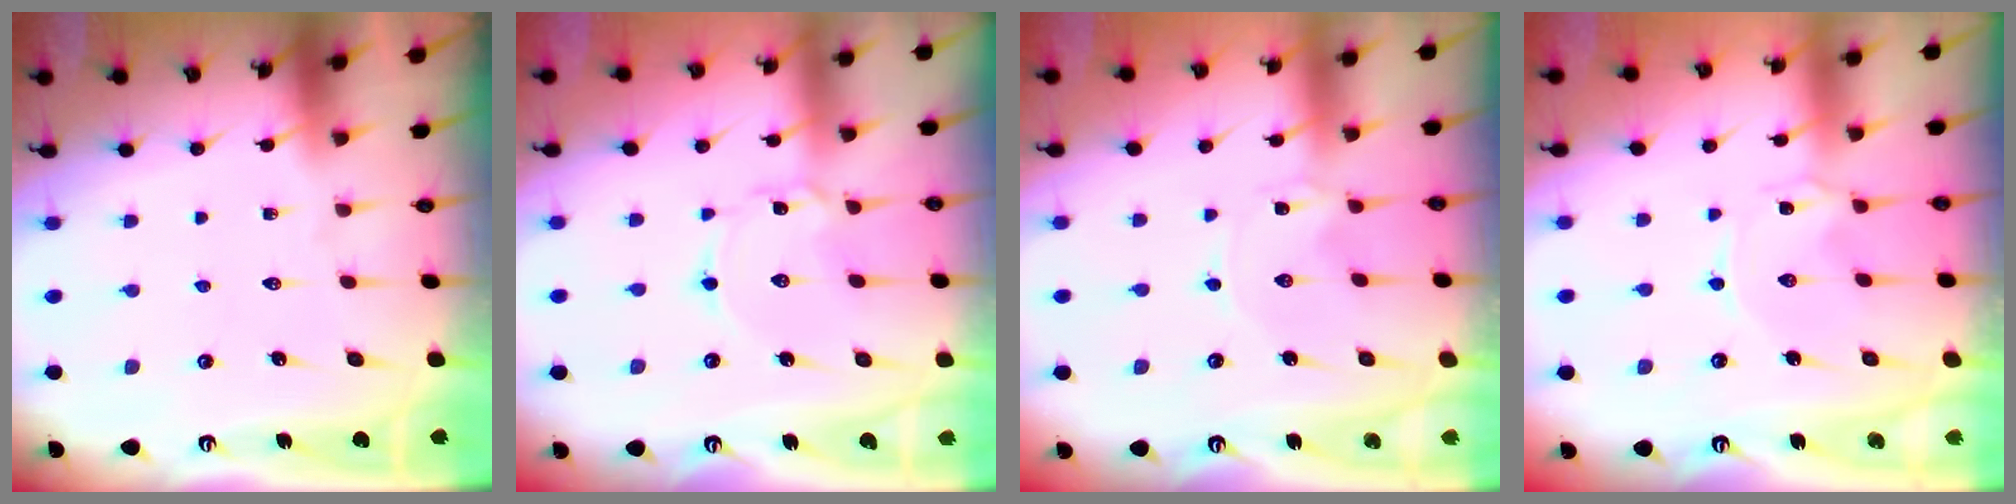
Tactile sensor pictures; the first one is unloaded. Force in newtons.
{"total": 2.2, "press": 2.2, "slide": 0.2}
{"total": 0.0}
{"total": 0.0}